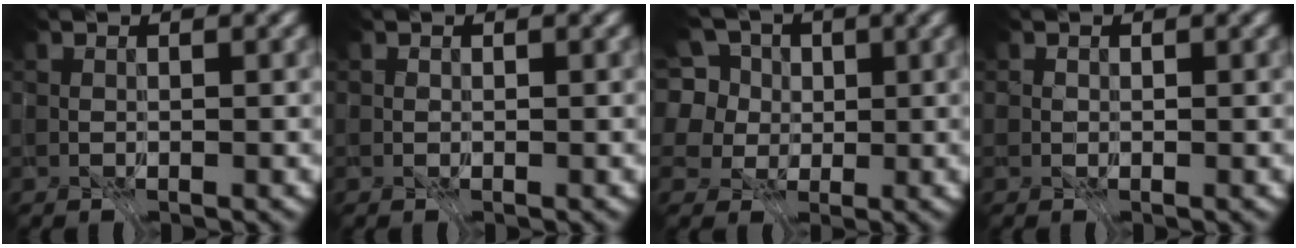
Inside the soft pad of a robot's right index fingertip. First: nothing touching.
{"total": 1.8, "force": [0.9, 1.2, 0.9], "torque": [-0.010, 0.007, 0.004]}
{"total": 5.3, "force": [2.3, 3.9, 2.7], "torque": [-0.066, 0.021, 0.010]}
{"total": 2.5, "force": [1.2, 1.8, 1.2], "torque": [-0.013, 0.008, 0.004]}